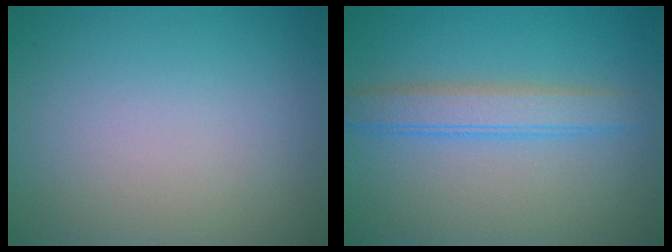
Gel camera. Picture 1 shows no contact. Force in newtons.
{"total": 3.2, "press": 3.2, "slide": 0.1}